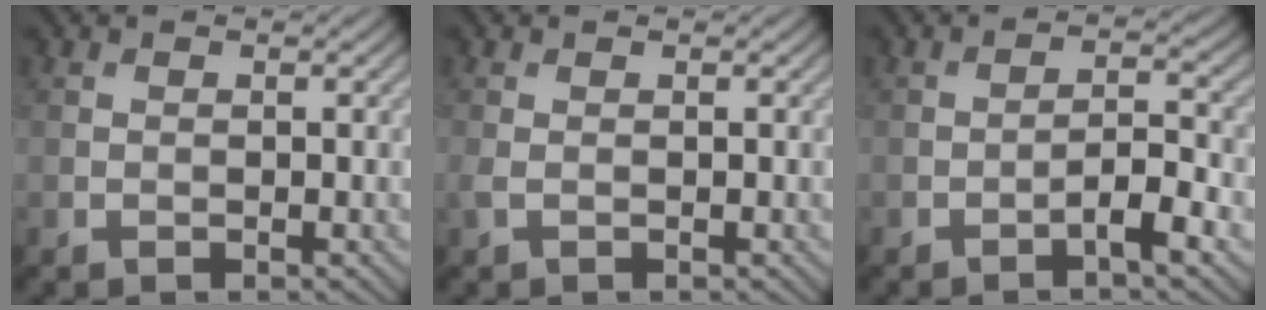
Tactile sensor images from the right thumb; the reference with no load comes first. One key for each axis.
{"total": 0.8, "fx": -0.1, "fy": 0.2, "fz": 0.7, "tx": -0.024, "ty": 0.000, "tz": -0.002}
{"total": 3.7, "fx": -1.9, "fy": 0.8, "fz": 3.1, "tx": -0.054, "ty": 0.008, "tz": -0.040}